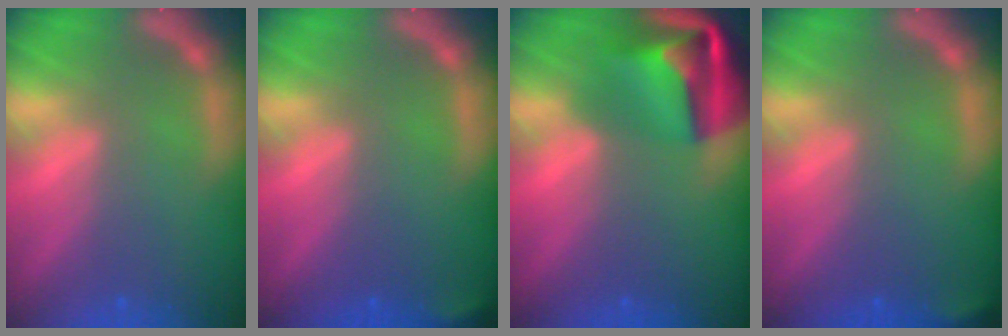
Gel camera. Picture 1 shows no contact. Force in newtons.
{"total": 1.4}
{"total": 9.5}
{"total": 1.4}